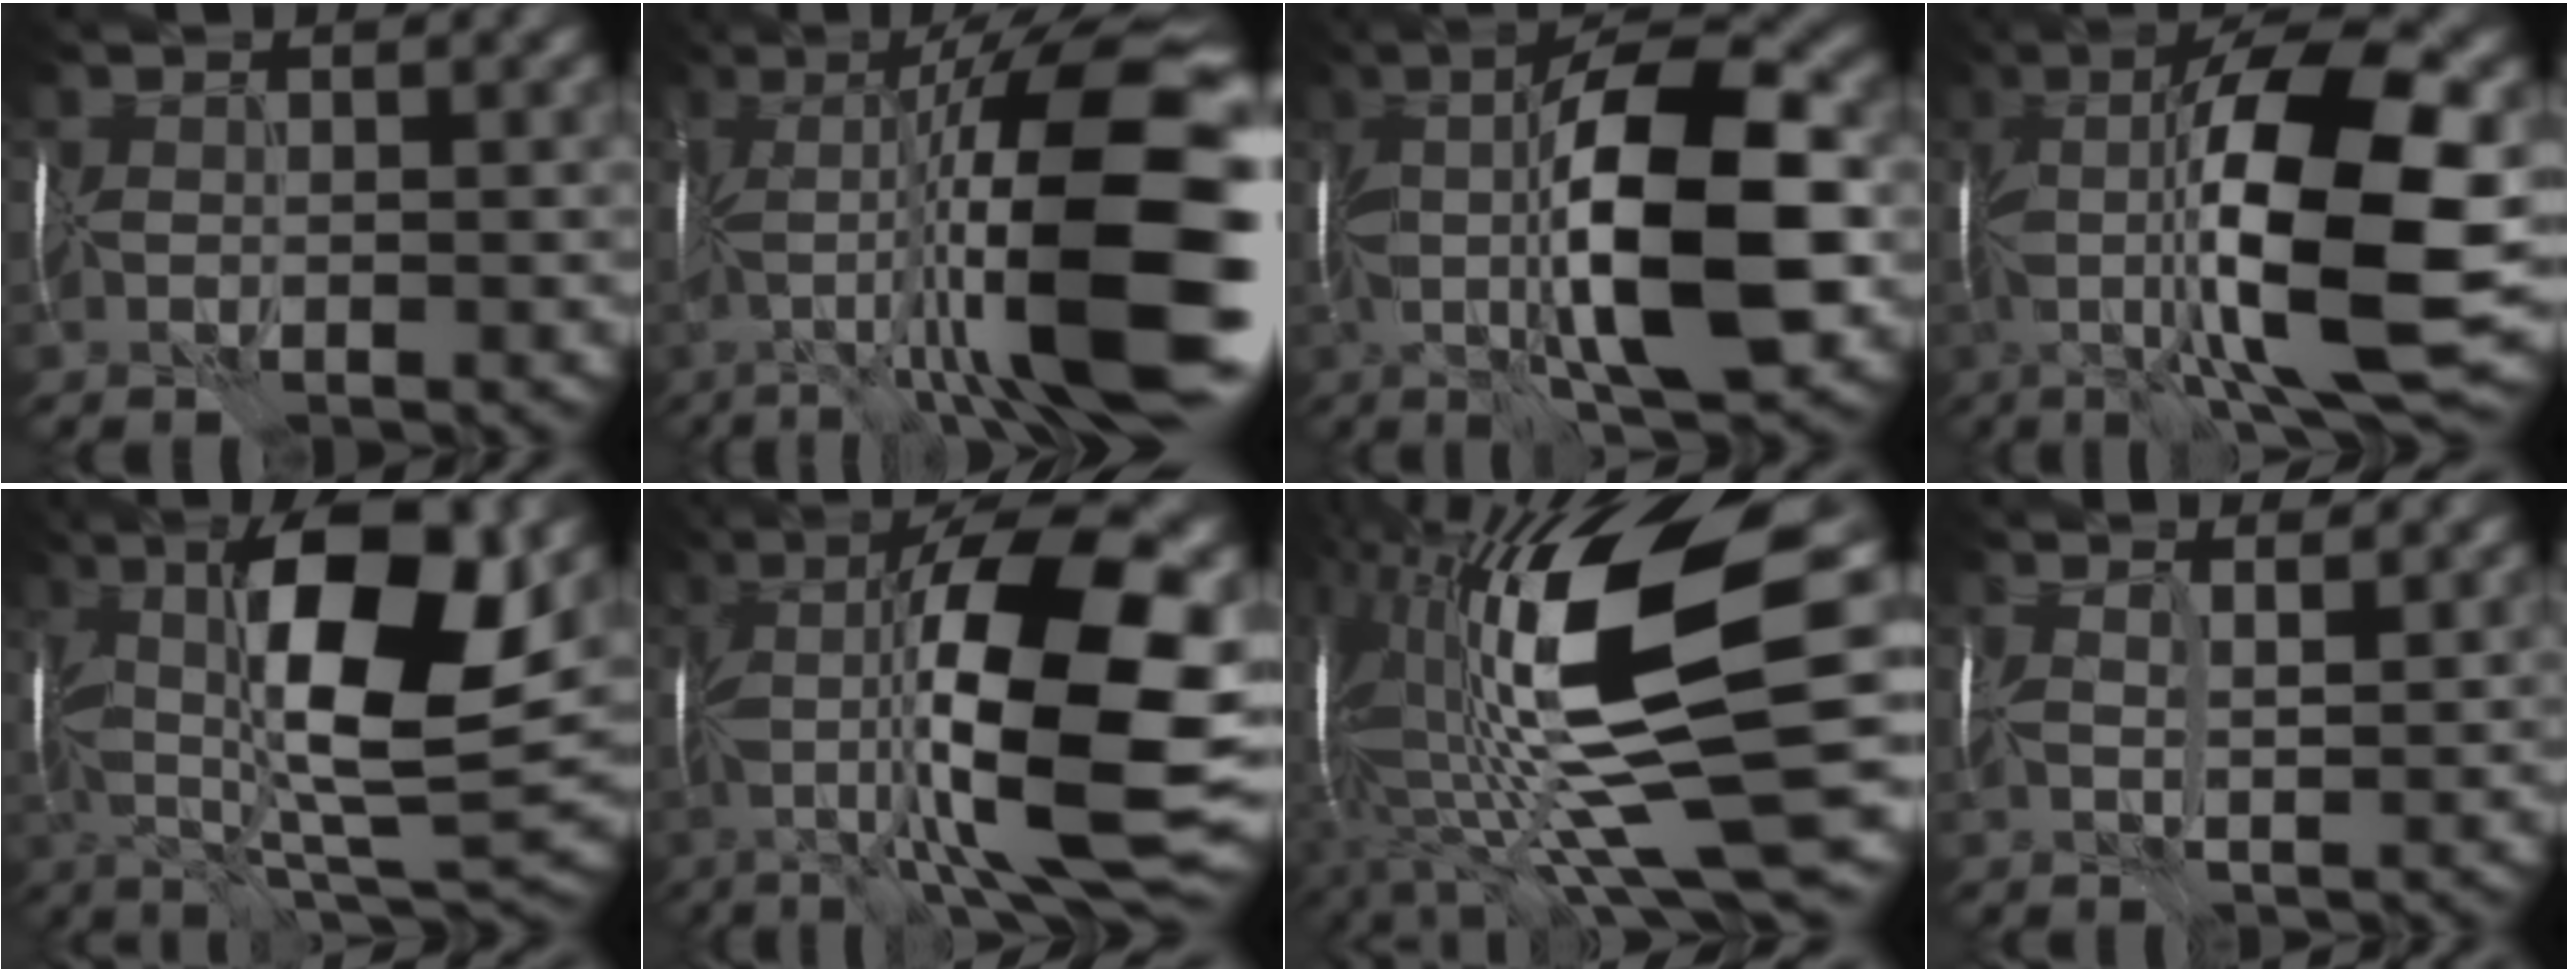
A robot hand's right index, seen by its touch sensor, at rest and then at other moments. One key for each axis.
{"total": 17.2, "fx": -2.7, "fy": 4.1, "fz": 16.5, "tx": -0.252, "ty": 0.033, "tz": -0.041}
{"total": 13.1, "fx": -0.2, "fy": 3.9, "fz": 12.5, "tx": -0.204, "ty": 0.005, "tz": -0.006}
{"total": 15.0, "fx": -0.3, "fy": 3.7, "fz": 14.6, "tx": -0.236, "ty": 0.006, "tz": -0.001}
{"total": 14.3, "fx": 2.7, "fy": 4.6, "fz": 13.3, "tx": -0.224, "ty": 0.004, "tz": 0.047}
{"total": 17.4, "fx": 0.2, "fy": 5.0, "fz": 16.7, "tx": -0.274, "ty": 0.021, "tz": 0.009}
{"total": 18.3, "fx": 0.4, "fy": 5.7, "fz": 17.3, "tx": -0.333, "ty": 0.000, "tz": 0.009}
{"total": 3.7, "fx": 2.3, "fy": 1.1, "fz": 2.7, "tx": -0.040, "ty": 0.010, "tz": 0.026}